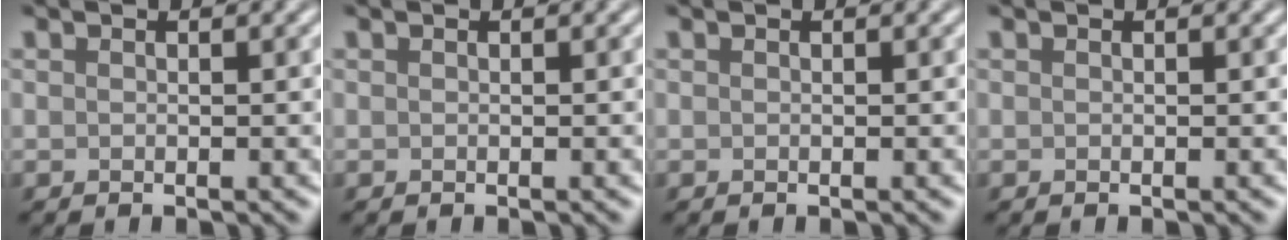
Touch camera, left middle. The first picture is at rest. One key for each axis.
{"total": 0.0}
{"total": 0.0}
{"total": 0.0}